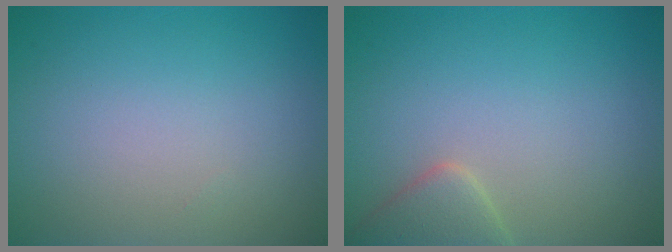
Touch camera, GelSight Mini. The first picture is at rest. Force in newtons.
{"total": 2.7, "press": 2.7, "slide": 0.2}